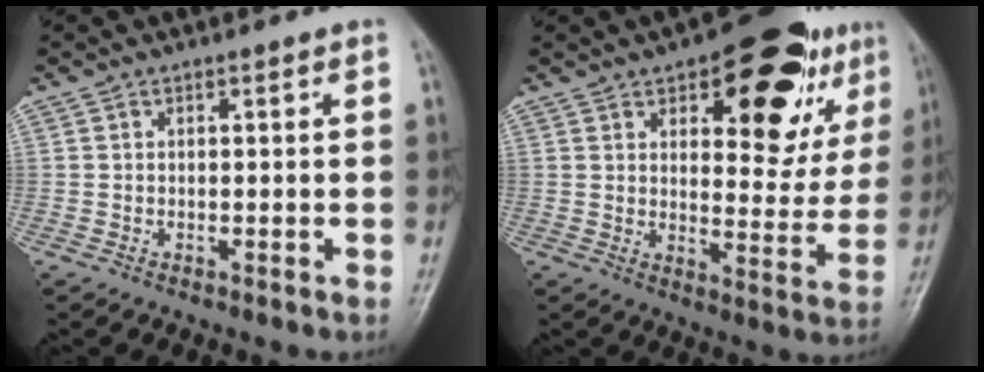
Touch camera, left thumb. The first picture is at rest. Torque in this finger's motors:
{"motor_torque": [0.53, 0.55, 0.20, -0.30, -0.02]}